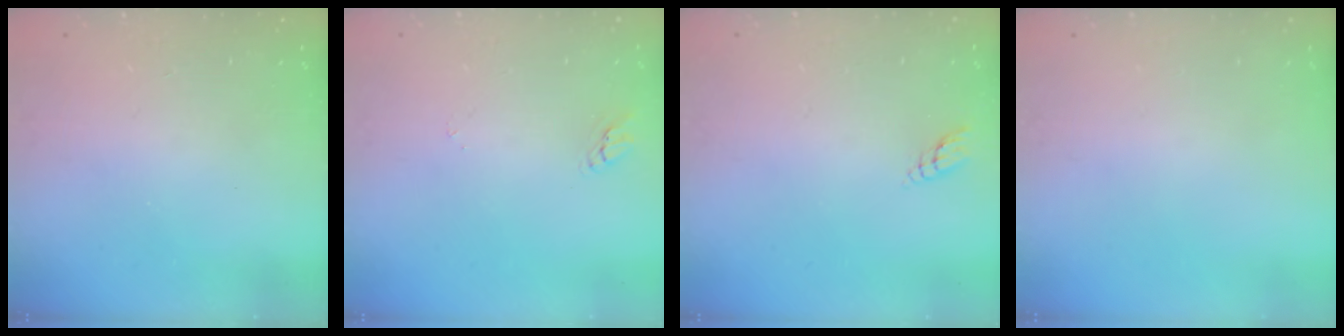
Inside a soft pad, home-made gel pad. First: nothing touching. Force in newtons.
{"total": 2.0, "press": 2.0, "slide": 0.2}
{"total": 2.8, "press": 2.8, "slide": 0.3}
{"total": 0.0}